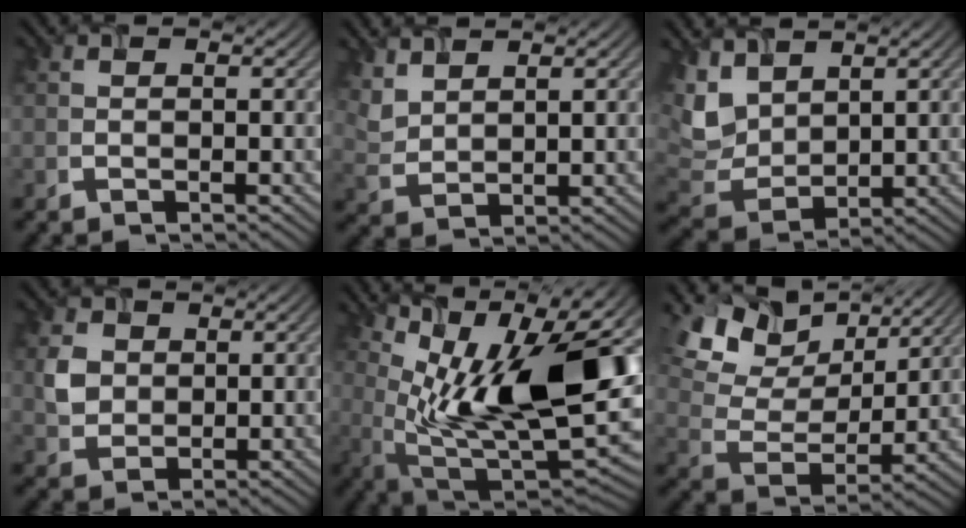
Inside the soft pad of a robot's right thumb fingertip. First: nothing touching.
{"total": 3.6, "force": [3.1, 1.3, 1.3], "torque": [-0.049, 0.001, 0.080]}
{"total": 7.1, "force": [4.2, 4.4, 3.6], "torque": [-0.119, -0.003, 0.094]}
{"total": 3.3, "force": [1.0, 3.0, 0.9], "torque": [-0.037, -0.004, 0.029]}
{"total": 16.6, "force": [4.6, 6.6, 14.6], "torque": [-0.232, 0.002, 0.093]}
{"total": 12.7, "force": [8.6, 6.9, 6.4], "torque": [-0.173, 0.014, 0.140]}